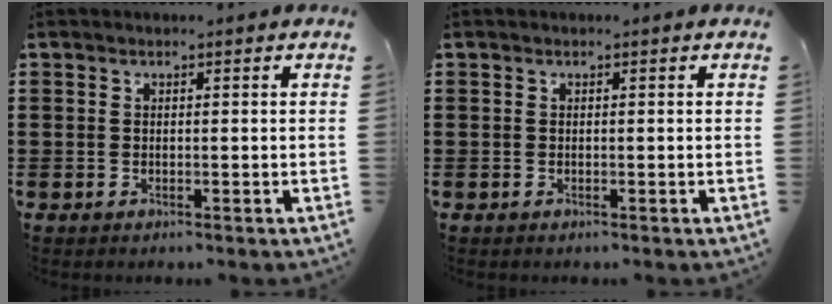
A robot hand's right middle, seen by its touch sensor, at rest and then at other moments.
{"total": 0.0}